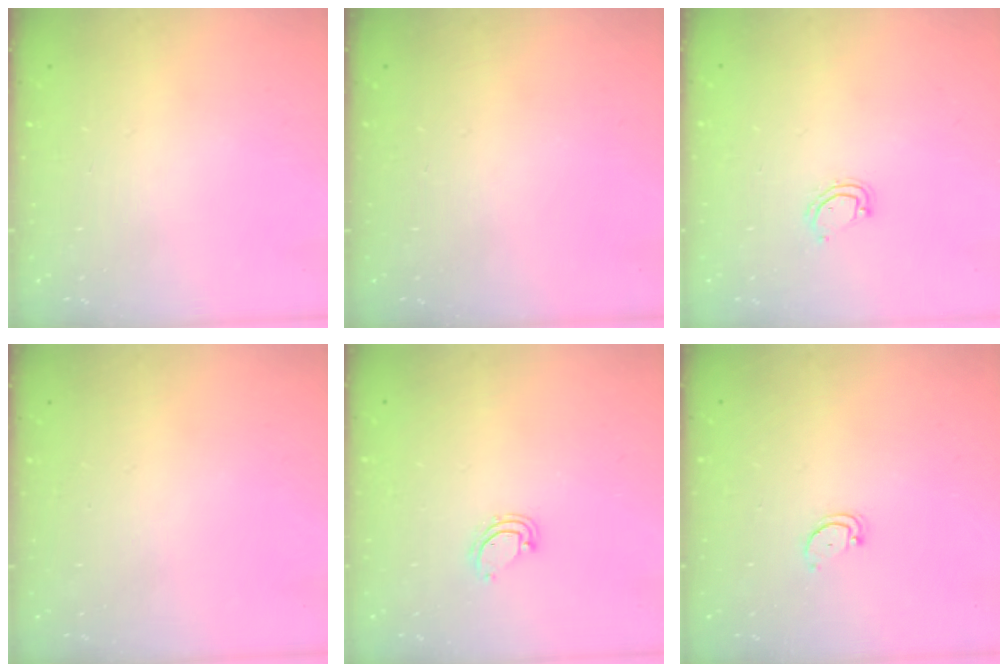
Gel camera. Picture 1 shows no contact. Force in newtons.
{"total": 0.0}
{"total": 3.8, "press": 3.8, "slide": 0.3}
{"total": 0.0}
{"total": 3.9, "press": 3.9, "slide": 0.3}
{"total": 2.3, "press": 2.3, "slide": 0.2}